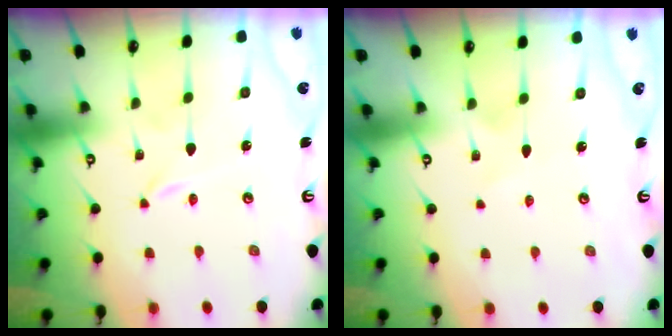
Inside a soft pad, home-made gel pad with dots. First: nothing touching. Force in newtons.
{"total": 2.4, "press": 2.4, "slide": 0.3}